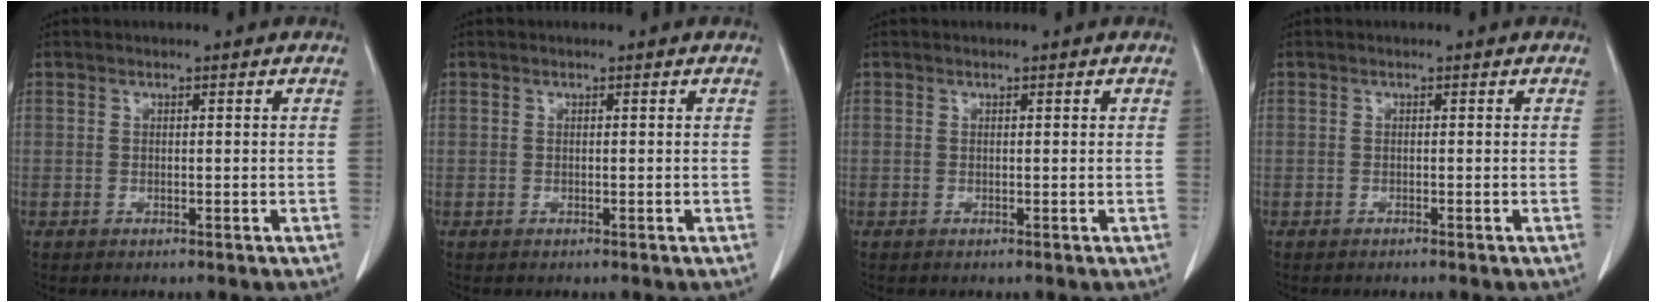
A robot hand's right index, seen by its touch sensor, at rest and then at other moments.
{"total": 0.0}
{"total": 0.0}
{"total": 0.0}